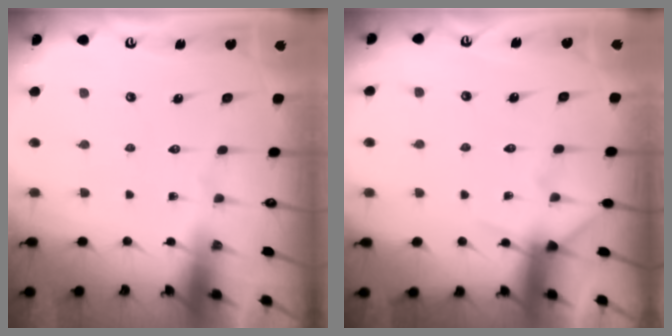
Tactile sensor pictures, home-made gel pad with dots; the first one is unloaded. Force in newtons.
{"total": 6.9, "press": 6.8, "slide": 0.9}